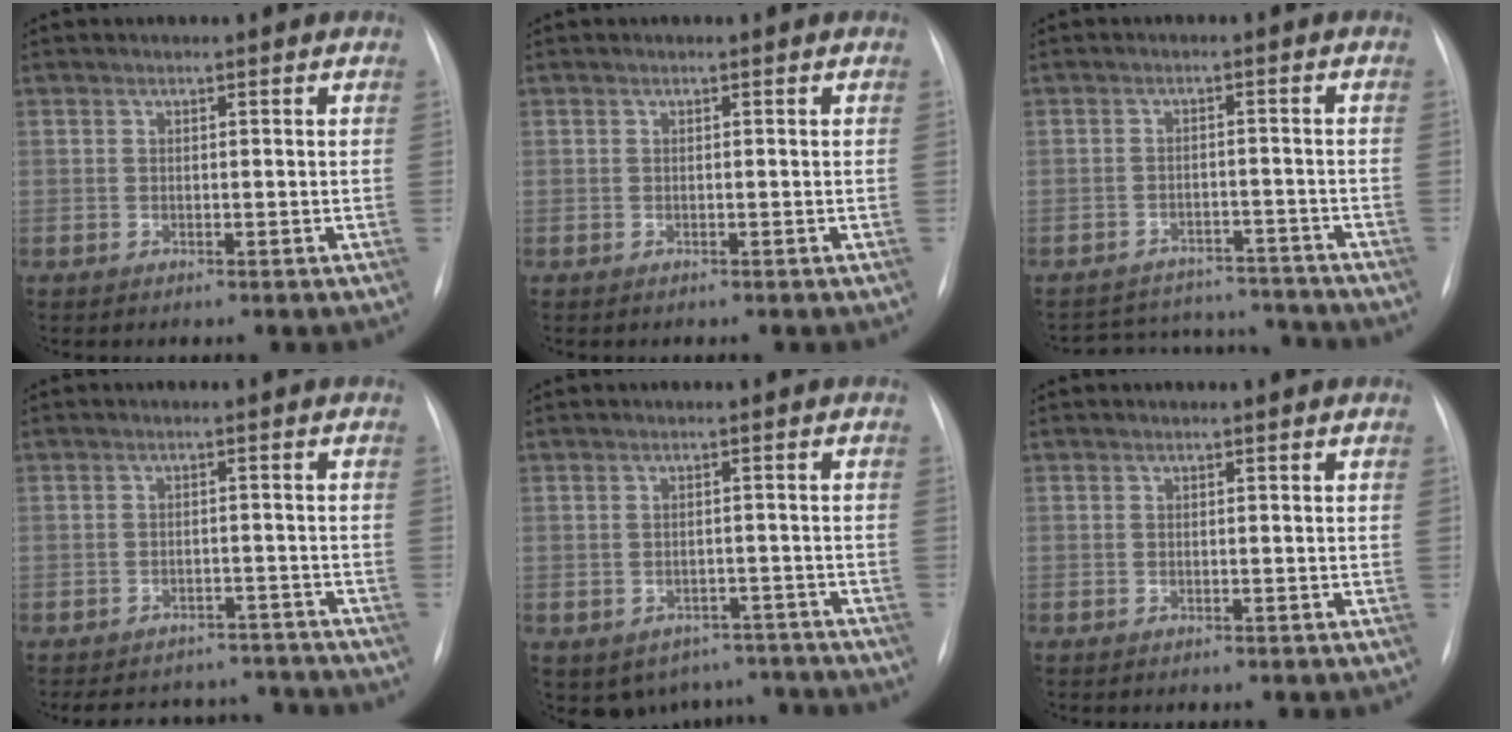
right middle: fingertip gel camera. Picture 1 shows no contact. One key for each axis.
{"total": 0.0}
{"total": 11.9, "fx": -11.5, "fy": 3.0, "fz": 1.1, "tx": -0.021, "ty": 0.018, "tz": -0.151}
{"total": 11.6, "fx": -10.7, "fy": 4.0, "fz": 1.9, "tx": -0.029, "ty": 0.020, "tz": -0.129}
{"total": 7.6, "fx": -6.0, "fy": 4.7, "fz": 0.8, "tx": 0.000, "ty": 0.021, "tz": -0.068}
{"total": 0.0}